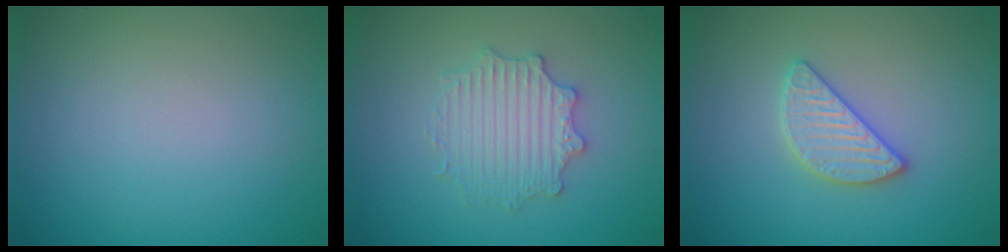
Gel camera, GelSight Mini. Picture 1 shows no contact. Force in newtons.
{"total": 3.0, "press": 2.9, "slide": 0.4}
{"total": 2.8, "press": 2.7, "slide": 0.5}